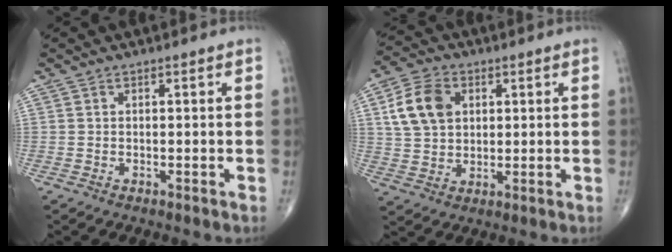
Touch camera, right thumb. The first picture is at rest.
{"total": 10.1, "force": [2.9, 7.3, 6.4], "torque": [-0.106, 0.002, 0.054]}